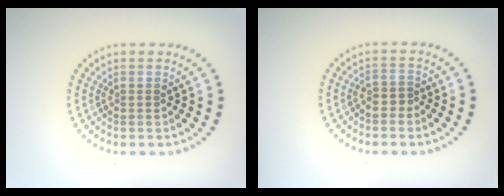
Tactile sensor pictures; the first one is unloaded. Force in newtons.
{"total": 1.0, "press": 0.8, "slide": 0.6}